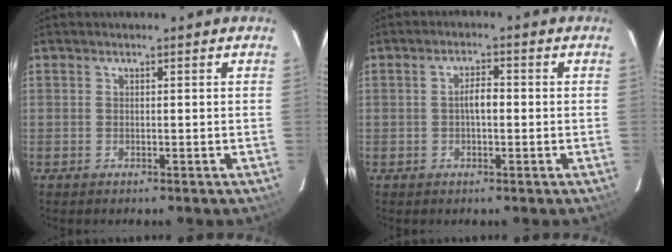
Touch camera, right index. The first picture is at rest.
{"total": 2.9, "force": [-0.2, 1.2, 2.7], "torque": [-0.049, 0.009, -0.002]}